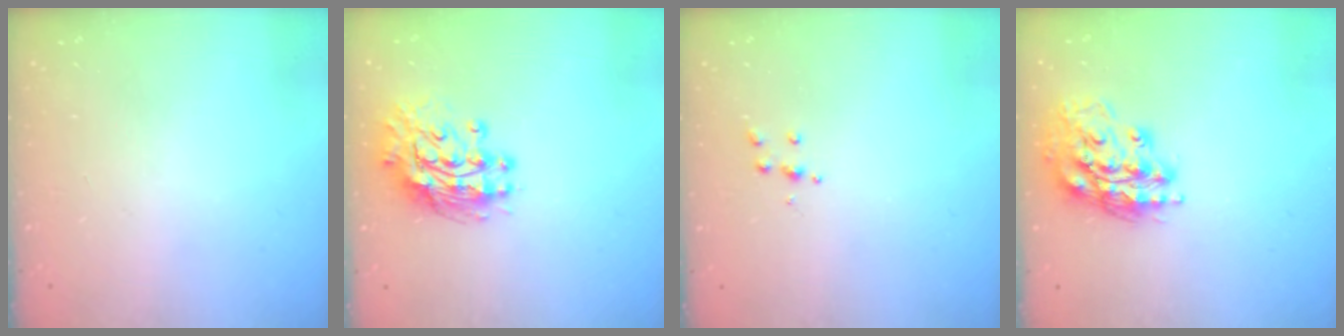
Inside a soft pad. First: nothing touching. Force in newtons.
{"total": 12.5, "press": 12.4, "slide": 1.0}
{"total": 3.9, "press": 3.8, "slide": 0.4}
{"total": 15.9, "press": 15.7, "slide": 2.2}